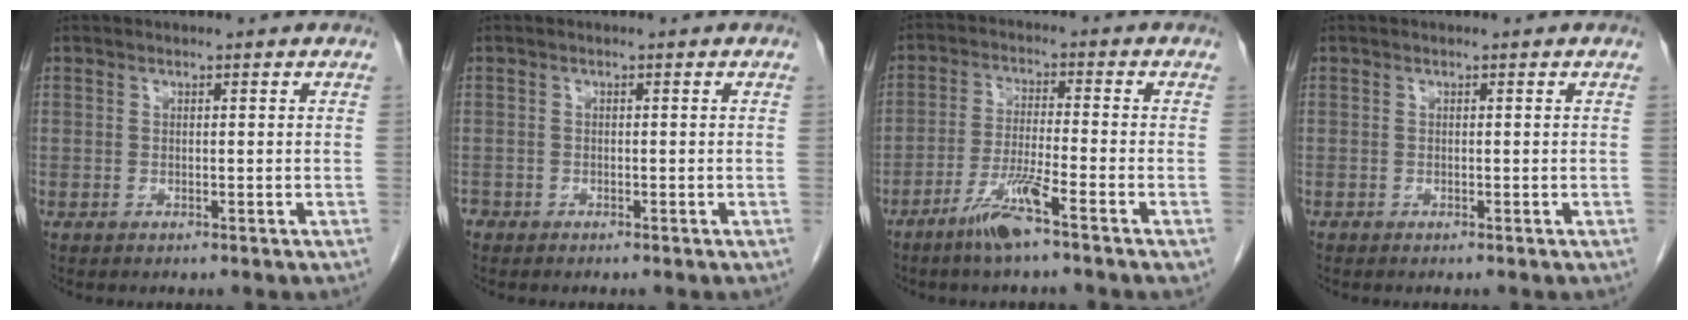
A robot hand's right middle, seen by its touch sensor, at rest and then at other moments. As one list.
[{"total": 1.3, "force": [-0.9, 0.9, 0.3], "torque": [-0.011, 0.000, -0.017]}, {"total": 6.8, "force": [-4.3, -0.4, 5.3], "torque": [-0.105, -0.010, -0.085]}, {"total": 0.0}]